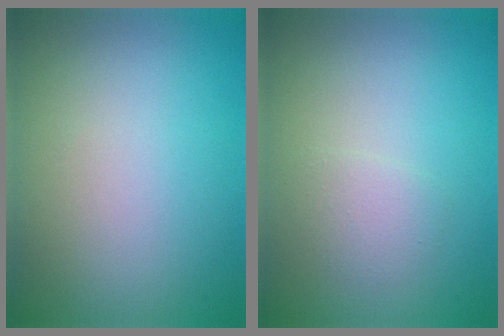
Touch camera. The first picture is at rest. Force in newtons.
{"total": 1.6, "press": 1.6, "slide": 0.1}